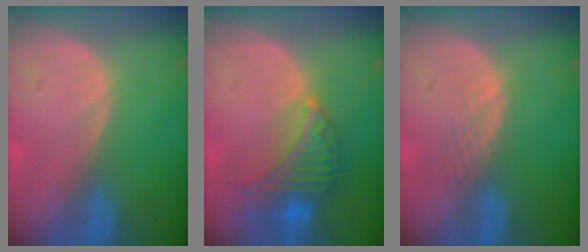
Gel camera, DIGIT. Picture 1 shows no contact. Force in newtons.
{"total": 8.1, "press": 7.2, "slide": 3.6}
{"total": 1.8, "press": 1.8, "slide": 0.2}